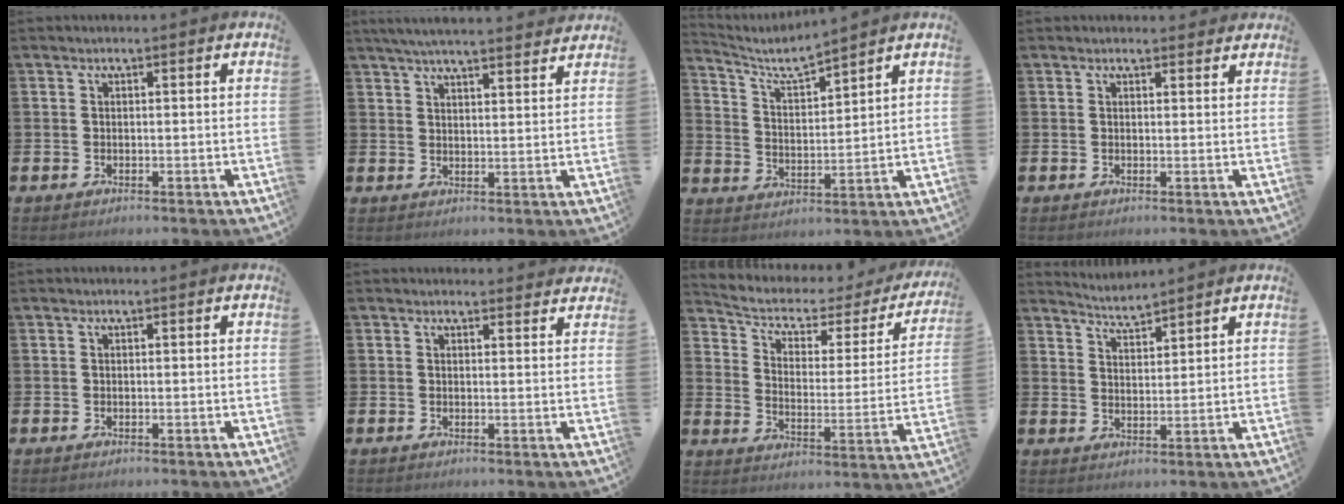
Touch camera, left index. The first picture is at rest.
{"total": 5.1, "force": [4.9, 0.1, 1.3], "torque": [-0.037, -0.020, 0.089]}
{"total": 5.1, "force": [4.8, 0.5, 1.8], "torque": [-0.059, -0.028, 0.081]}
{"total": 1.2, "force": [1.1, 0.3, 0.1], "torque": [0.005, 0.000, 0.019]}
{"total": 0.0}
{"total": 1.6, "force": [1.5, 0.4, 0.0], "torque": [0.013, -0.009, 0.025]}
{"total": 4.4, "force": [3.4, 2.1, 1.9], "torque": [-0.064, -0.028, 0.048]}
{"total": 3.6, "force": [3.6, -0.2, -0.1], "torque": [-0.007, -0.024, 0.064]}